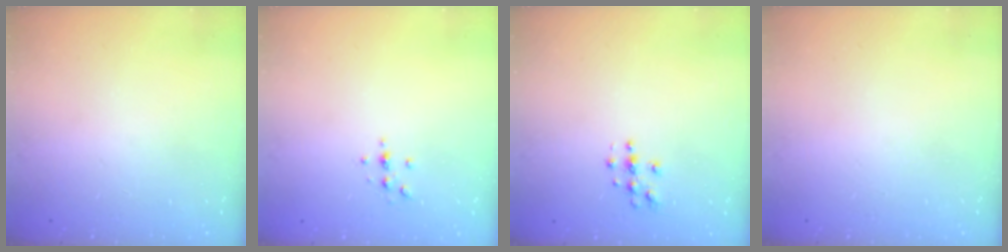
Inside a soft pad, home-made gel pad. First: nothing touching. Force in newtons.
{"total": 2.4, "press": 2.4, "slide": 0.3}
{"total": 3.6, "press": 3.6, "slide": 0.4}
{"total": 0.0}